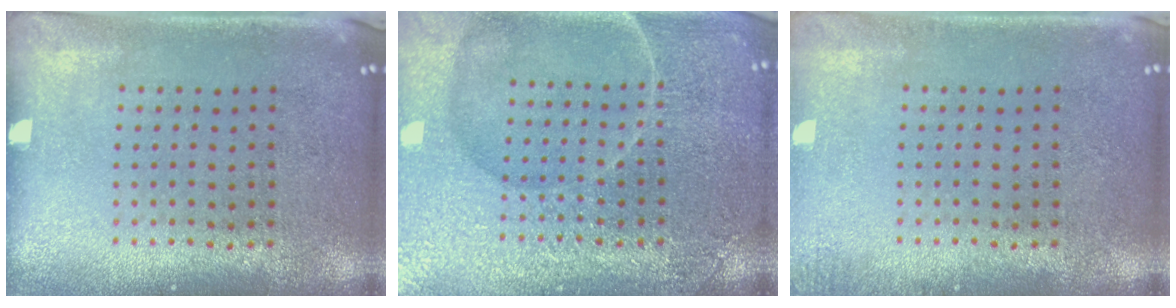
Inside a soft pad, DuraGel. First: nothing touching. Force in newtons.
{"total": 7.0, "press": 6.9, "slide": 1.0}
{"total": 1.0, "press": 1.0, "slide": 0.1}